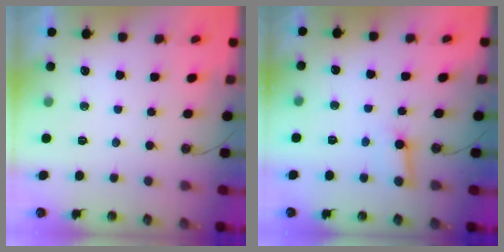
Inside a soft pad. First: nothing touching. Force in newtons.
{"total": 3.9, "press": 3.9, "slide": 0.2}